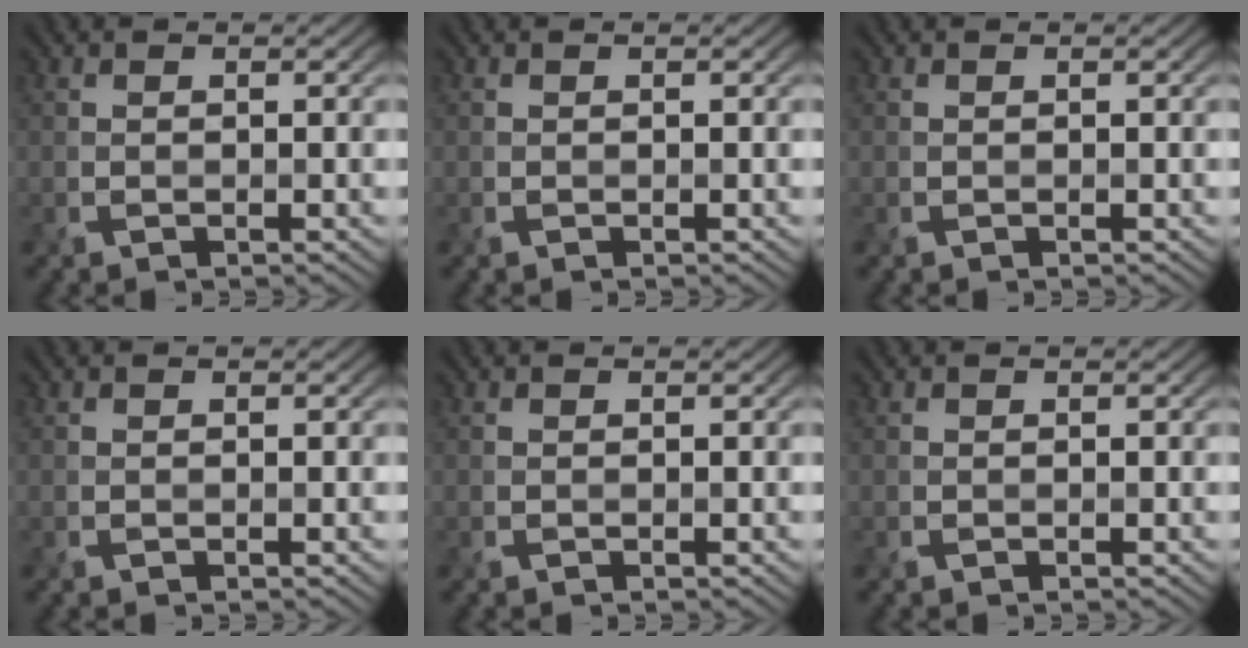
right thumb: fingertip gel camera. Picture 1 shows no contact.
{"total": 0.0}
{"total": 0.0}
{"total": 0.0}
{"total": 0.0}
{"total": 0.0}